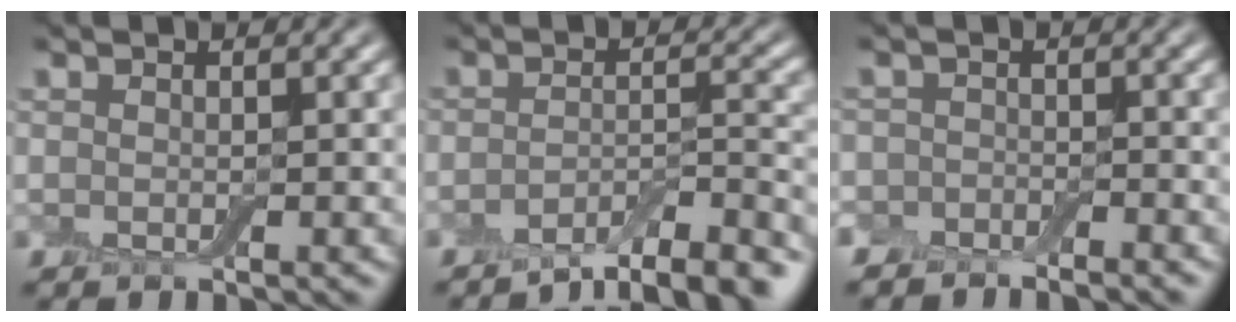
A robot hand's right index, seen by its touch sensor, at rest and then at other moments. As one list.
[{"total": 6.5, "force": [-5.3, 1.4, 3.6], "torque": [-0.055, 0.004, -0.084]}, {"total": 2.4, "force": [-2.1, 1.1, 0.4], "torque": [0.009, 0.006, -0.042]}]